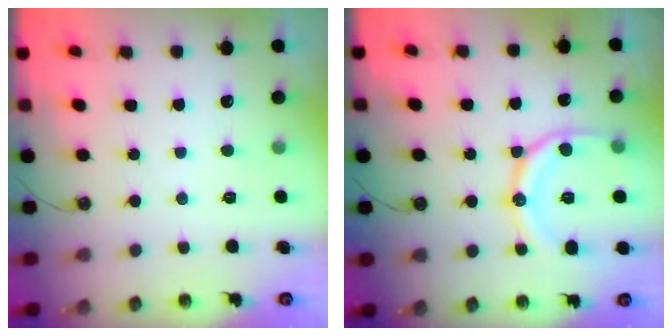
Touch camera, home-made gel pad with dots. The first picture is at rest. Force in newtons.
{"total": 15.4, "press": 15.3, "slide": 1.8}